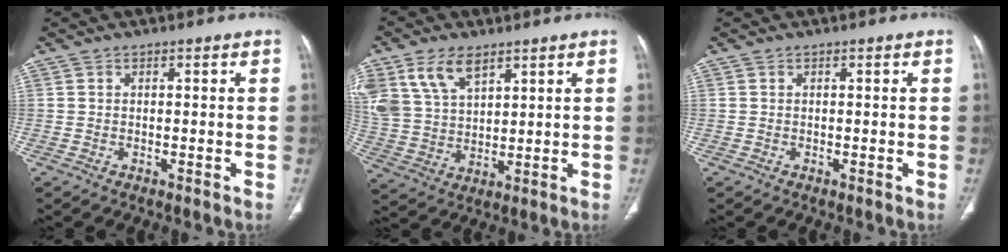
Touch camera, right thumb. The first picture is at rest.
{"total": 11.6, "force": [6.6, 6.7, 6.8], "torque": [-0.126, -0.015, 0.143]}
{"total": 0.0}